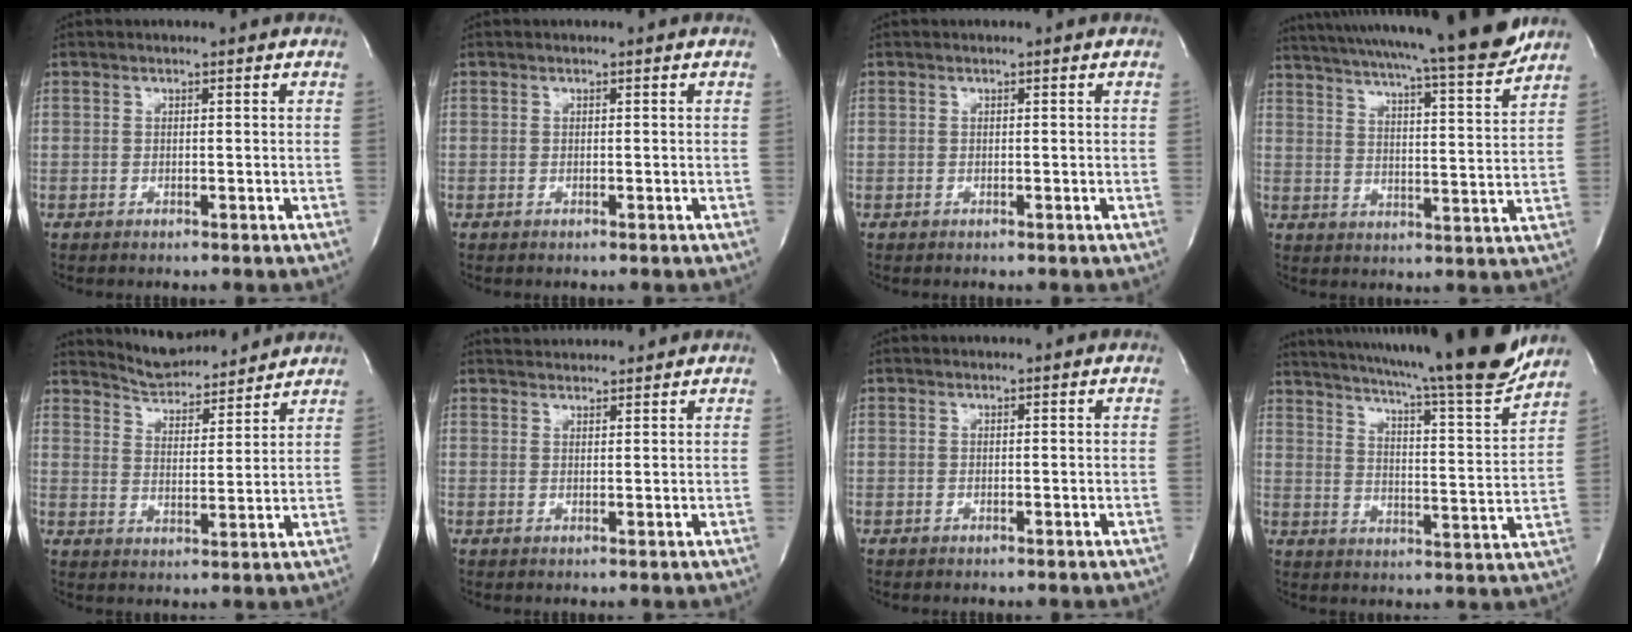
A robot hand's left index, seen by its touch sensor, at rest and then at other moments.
{"total": 0.0}
{"total": 0.0}
{"total": 22.3, "force": [19.8, -0.6, 10.2], "torque": [-0.170, -0.035, 0.276]}
{"total": 9.8, "force": [9.6, 1.6, 1.7], "torque": [-0.031, 0.007, 0.152]}
{"total": 4.7, "force": [4.6, 0.4, 0.5], "torque": [-0.015, 0.029, 0.072]}
{"total": 0.0}
{"total": 23.4, "force": [20.3, 0.4, 11.7], "torque": [-0.194, -0.046, 0.272]}